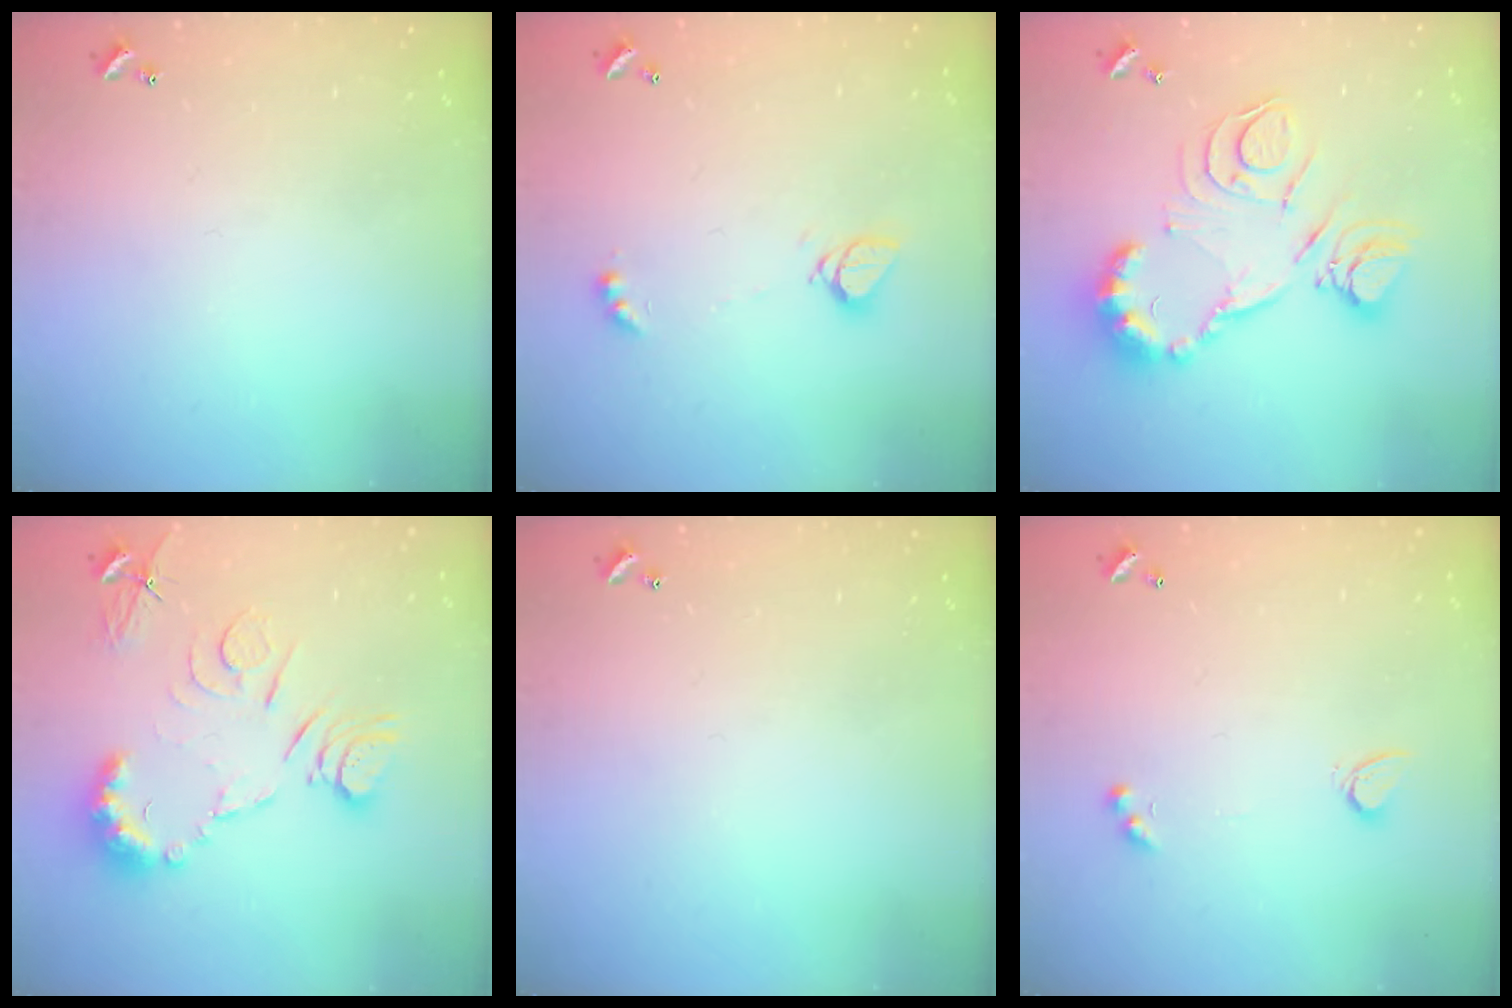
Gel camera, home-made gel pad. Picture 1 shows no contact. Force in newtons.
{"total": 4.9, "press": 4.9, "slide": 0.2}
{"total": 21.4, "press": 21.4, "slide": 1.9}
{"total": 11.6, "press": 11.6, "slide": 0.5}
{"total": 0.0}
{"total": 3.3, "press": 2.8, "slide": 1.7}